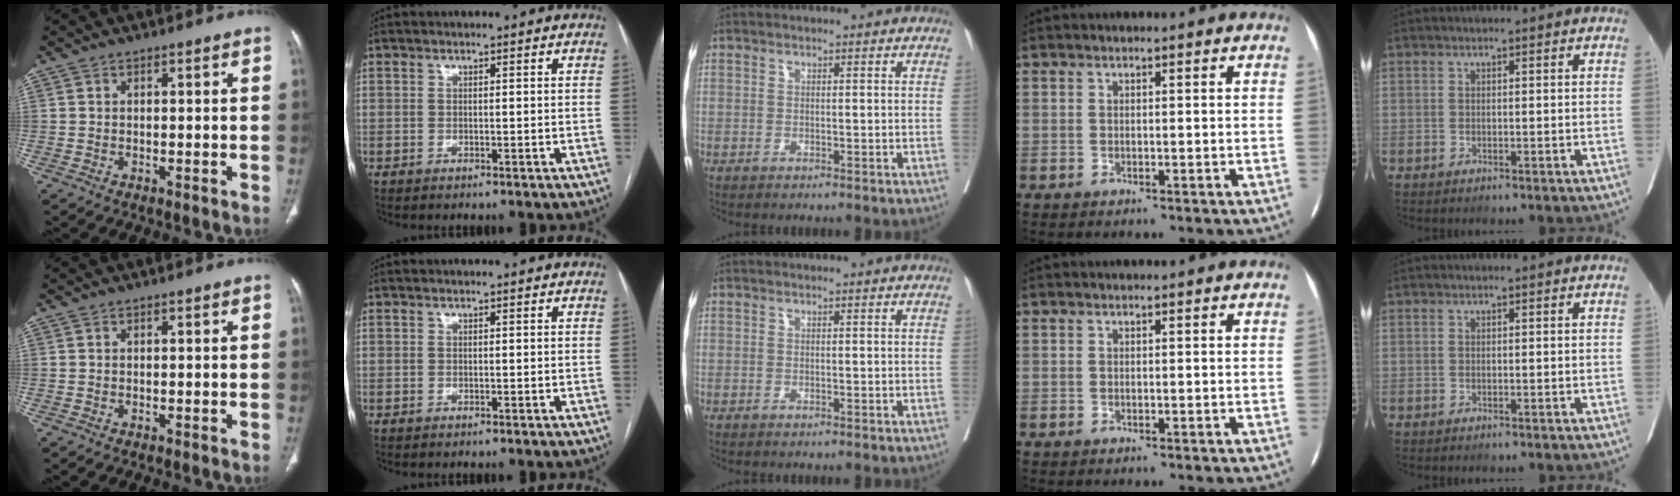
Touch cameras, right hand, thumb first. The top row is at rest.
{}